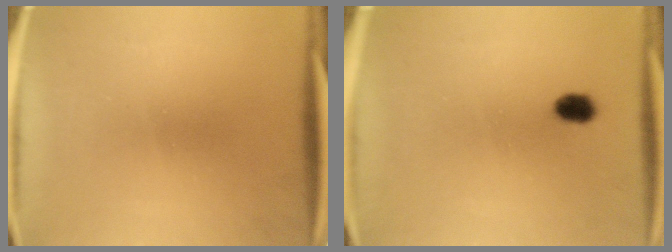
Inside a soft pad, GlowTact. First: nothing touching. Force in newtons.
{"total": 2.6}